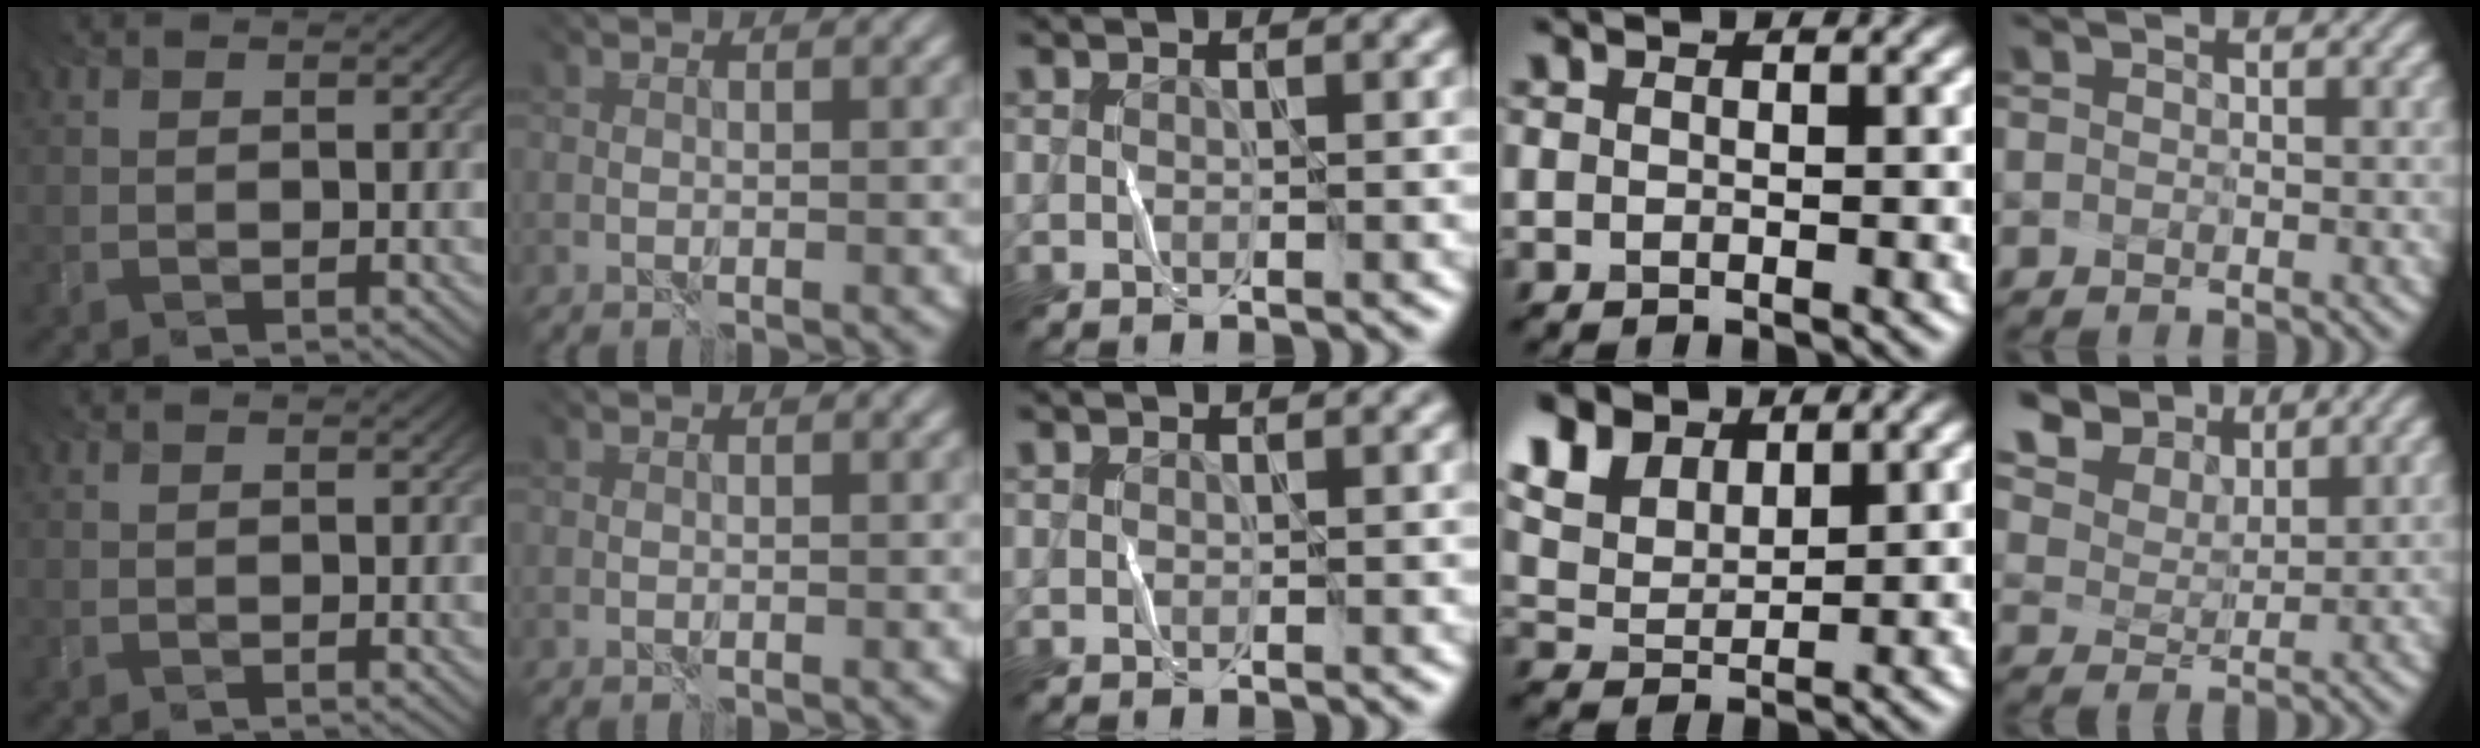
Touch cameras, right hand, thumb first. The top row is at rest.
{"ring": {"total": 4.7, "force": [4.0, 2.1, 1.4], "torque": [-0.080, 0.005, 0.110]}, "little": {"total": 8.1, "force": [6.2, 4.4, 2.8], "torque": [-0.103, 0.014, 0.120]}}